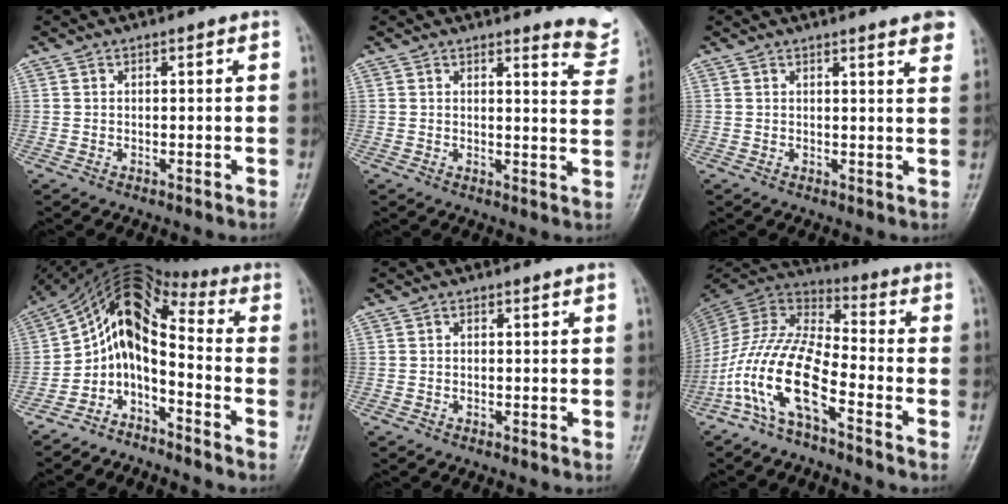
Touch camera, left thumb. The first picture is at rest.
{"total": 5.8, "force": [5.7, 0.9, 0.9], "torque": [0.007, -0.059, 0.046]}
{"total": 6.9, "force": [5.4, 0.9, 4.2], "torque": [-0.034, -0.019, 0.049]}
{"total": 9.4, "force": [-3.0, 5.1, 7.3], "torque": [-0.114, 0.088, -0.066]}
{"total": 0.0}
{"total": 13.5, "force": [-6.9, 4.4, 10.8], "torque": [-0.232, 0.056, -0.146]}